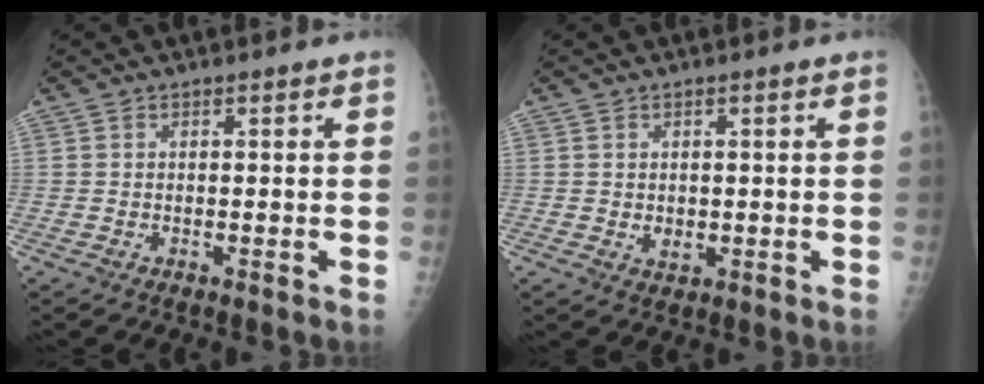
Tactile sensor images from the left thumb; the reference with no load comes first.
{"total": 2.5, "force": [0.0, 1.8, 1.7], "torque": [-0.016, -0.004, 0.006]}